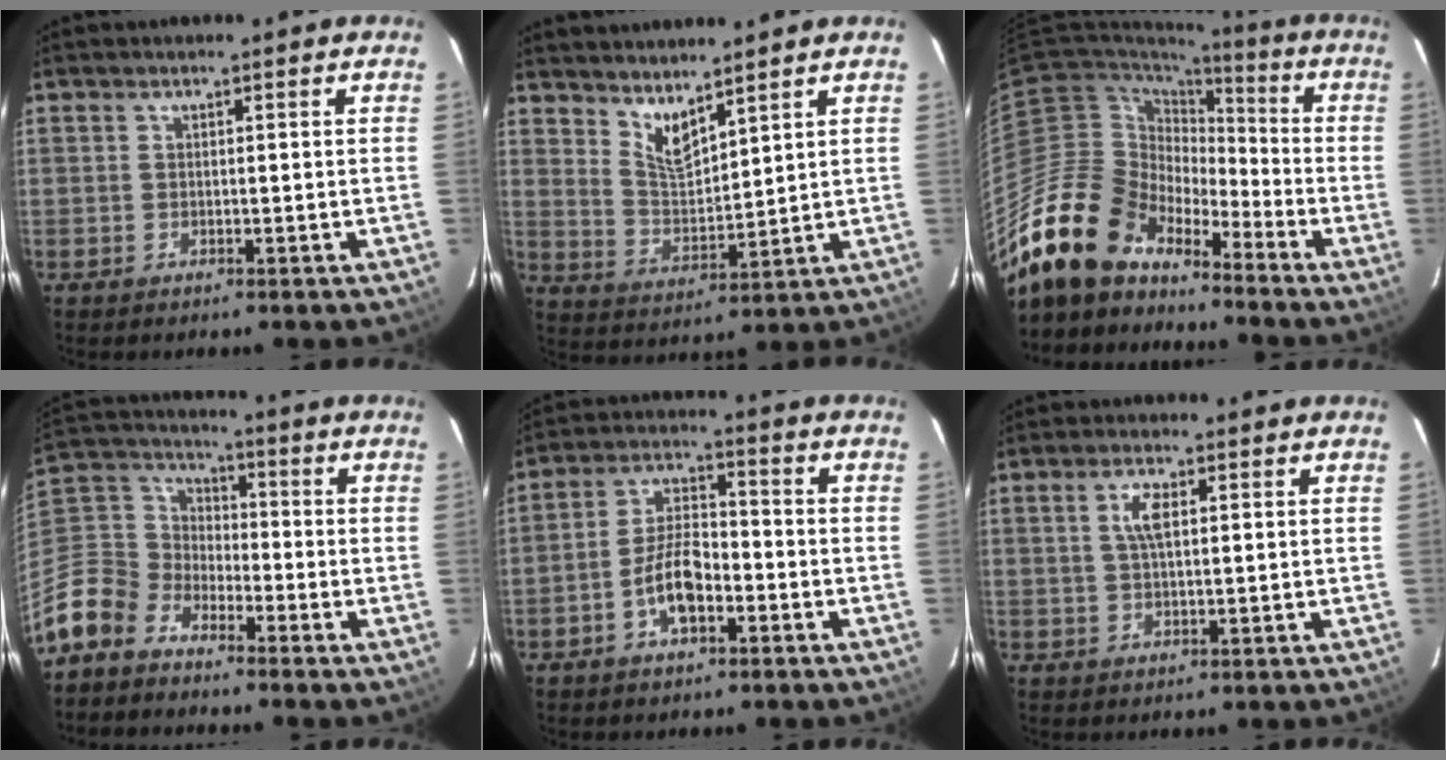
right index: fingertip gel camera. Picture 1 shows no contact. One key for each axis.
{"total": 6.4, "fx": 5.1, "fy": 1.6, "fz": 3.6, "tx": -0.063, "ty": -0.012, "tz": 0.101}
{"total": 16.6, "fx": -13.7, "fy": 8.1, "fz": 4.8, "tx": -0.104, "ty": 0.011, "tz": -0.254}
{"total": 11.3, "fx": -7.7, "fy": 7.7, "fz": 3.0, "tx": -0.099, "ty": 0.028, "tz": -0.172}
{"total": 7.8, "fx": -3.4, "fy": 3.4, "fz": 6.2, "tx": -0.128, "ty": 0.013, "tz": -0.058}
{"total": 3.7, "fx": 1.0, "fy": 1.4, "fz": 3.2, "tx": -0.063, "ty": 0.006, "tz": 0.020}